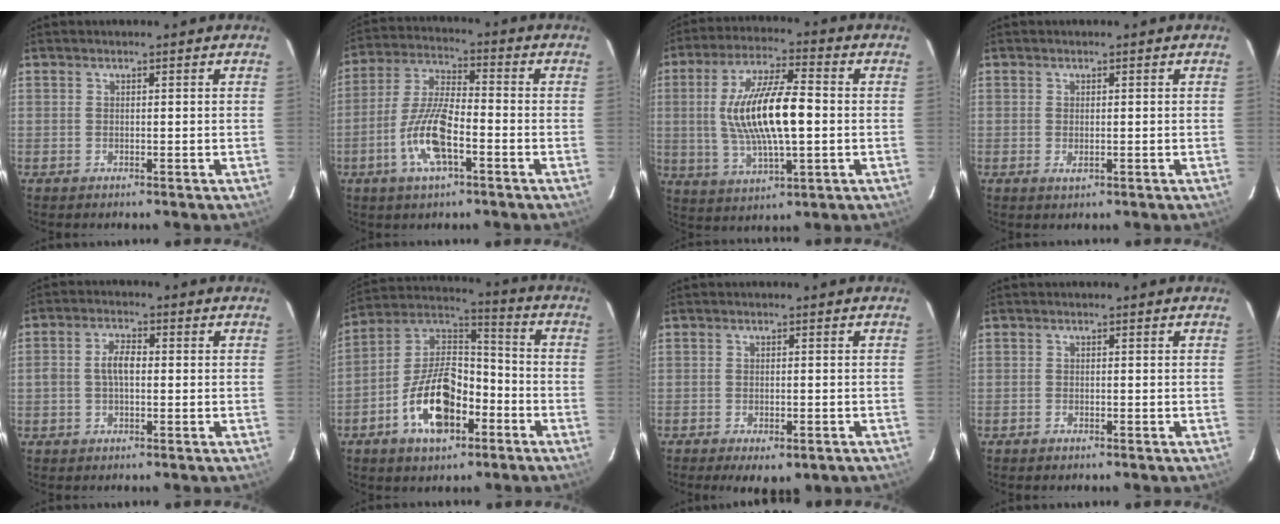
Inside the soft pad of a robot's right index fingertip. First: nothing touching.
{"total": 11.5, "force": [-4.7, 3.6, 9.9], "torque": [-0.210, -0.001, -0.092]}
{"total": 15.8, "force": [0.1, 4.8, 15.0], "torque": [-0.286, 0.006, 0.007]}
{"total": 1.6, "force": [-0.3, 1.0, 1.2], "torque": [-0.022, -0.002, -0.003]}
{"total": 4.4, "force": [-0.2, 2.3, 3.7], "torque": [-0.074, 0.012, -0.002]}
{"total": 16.4, "force": [-7.1, 9.0, 11.7], "torque": [-0.228, 0.021, -0.121]}
{"total": 6.1, "force": [-3.9, 2.4, 4.0], "torque": [-0.083, -0.022, -0.053]}
{"total": 0.8, "force": [-0.6, 0.3, 0.3], "torque": [-0.007, 0.000, -0.012]}